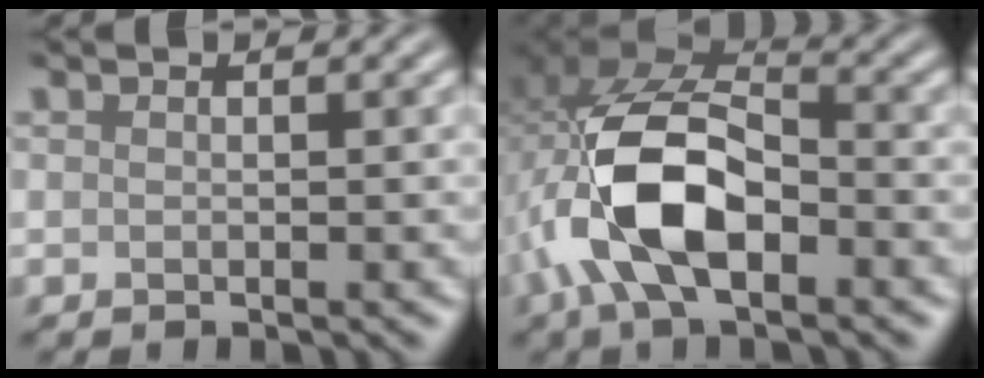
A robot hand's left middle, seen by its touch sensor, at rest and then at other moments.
{"total": 11.3, "force": [-3.2, 6.1, 9.0], "torque": [-0.190, 0.001, -0.063]}